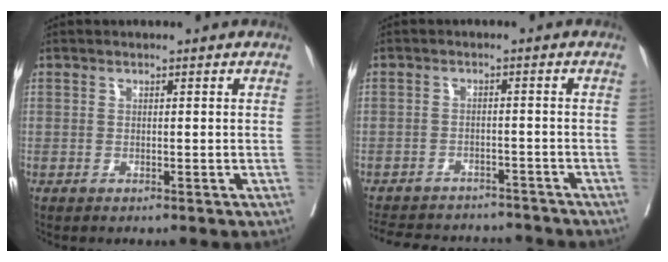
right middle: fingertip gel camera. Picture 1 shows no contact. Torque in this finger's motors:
{"motor_torque": [0.56, -0.71, -0.02, -0.03]}